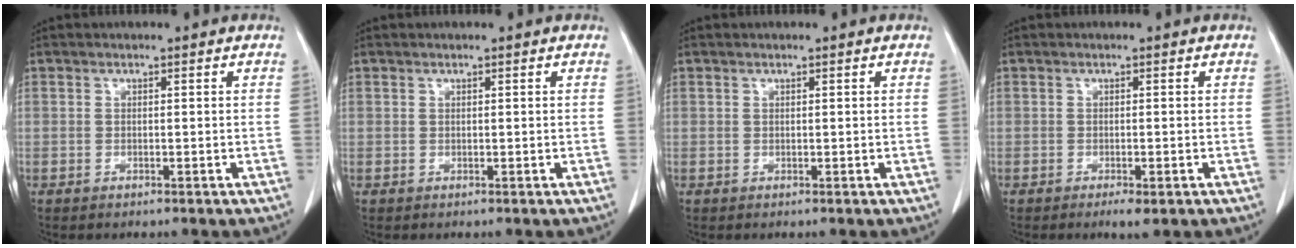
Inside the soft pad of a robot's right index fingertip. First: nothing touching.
{"total": 0.0}
{"total": 0.0}
{"total": 2.3, "force": [-1.3, 0.5, 1.8], "torque": [-0.023, -0.003, -0.016]}